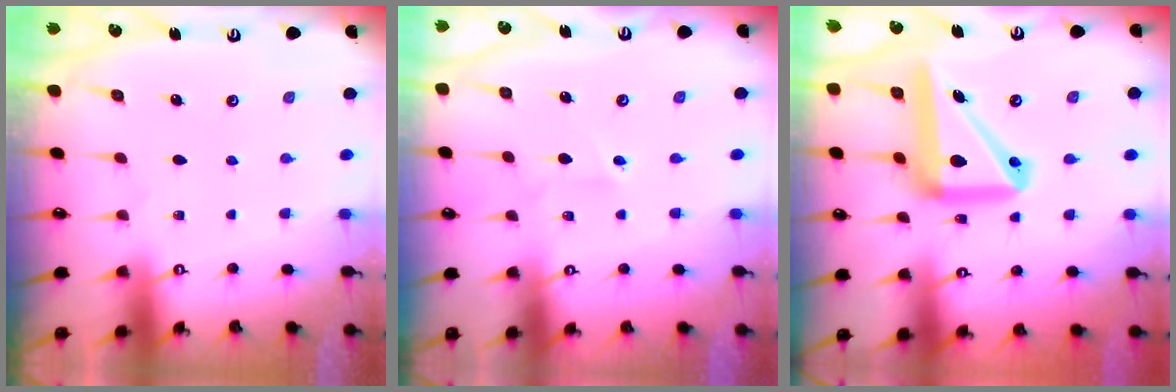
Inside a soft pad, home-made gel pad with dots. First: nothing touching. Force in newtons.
{"total": 3.0, "press": 3.0, "slide": 0.4}
{"total": 16.4, "press": 16.2, "slide": 2.6}